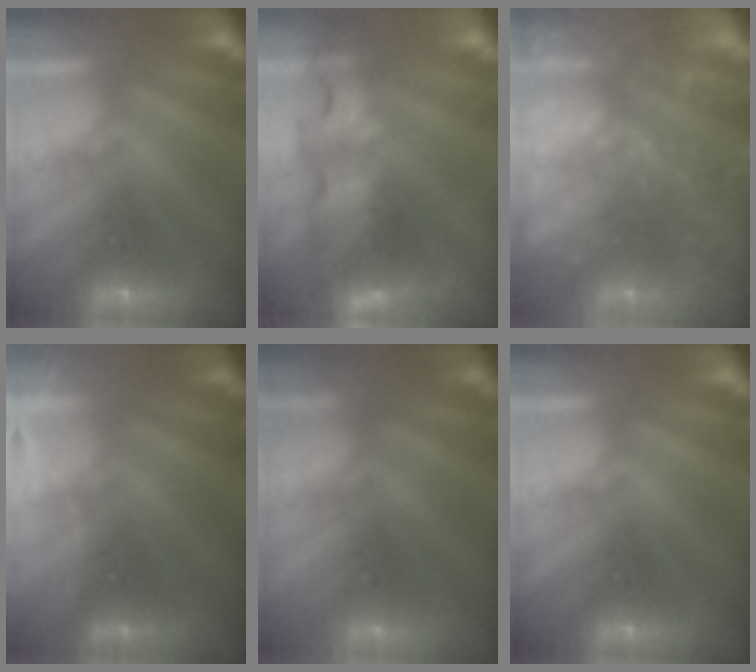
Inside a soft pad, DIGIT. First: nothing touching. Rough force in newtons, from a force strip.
{"total": 4.4}
{"total": 6.8}
{"total": 2.9}
{"total": 2.4}
{"total": 0.0}